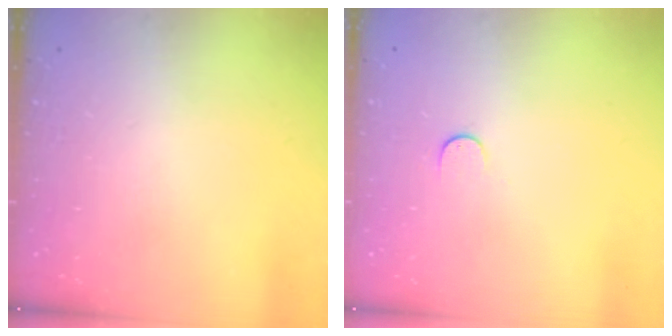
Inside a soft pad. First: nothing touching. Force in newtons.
{"total": 3.9, "press": 3.9, "slide": 0.5}